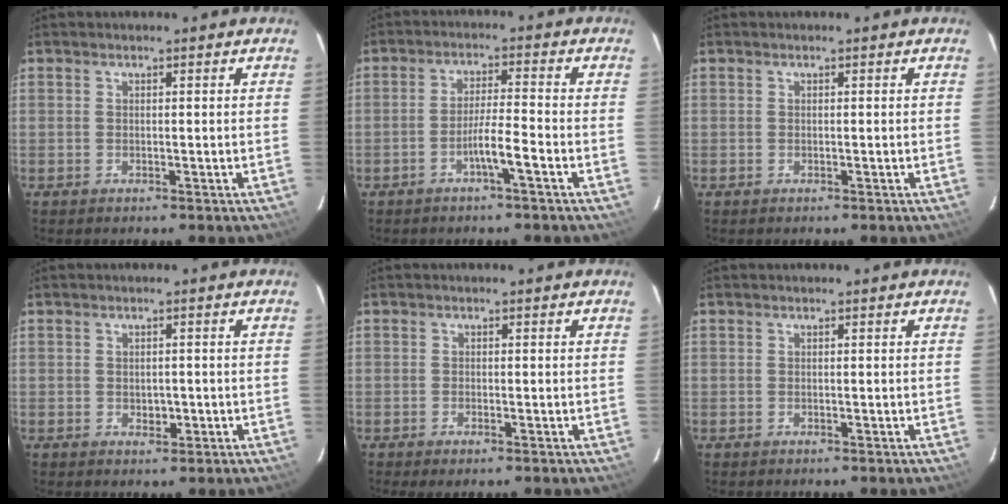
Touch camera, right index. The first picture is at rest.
{"total": 4.8, "force": [-2.4, -0.3, 4.1], "torque": [-0.073, 0.005, -0.046]}
{"total": 0.0}
{"total": 1.9, "force": [-0.5, 1.3, 1.3], "torque": [-0.017, 0.002, -0.002]}
{"total": 1.8, "force": [-1.0, 0.5, 1.4], "torque": [-0.025, -0.003, -0.013]}
{"total": 0.0}